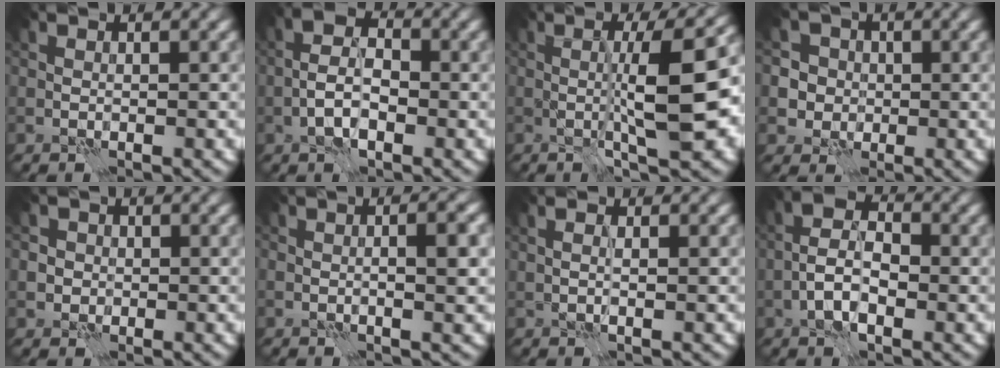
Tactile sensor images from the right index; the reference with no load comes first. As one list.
[{"total": 4.3, "force": [-1.5, 2.2, 3.4], "torque": [-0.065, 0.008, -0.034]}, {"total": 8.4, "force": [-0.3, 1.8, 8.2], "torque": [-0.111, 0.010, -0.007]}, {"total": 6.0, "force": [1.3, 5.5, 1.8], "torque": [-0.029, 0.023, 0.001]}, {"total": 1.8, "force": [-0.1, 1.7, 0.3], "torque": [-0.004, 0.003, -0.005]}, {"total": 3.5, "force": [-0.1, 0.9, 3.3], "torque": [-0.048, 0.007, -0.004]}, {"total": 1.1, "force": [0.2, 0.3, 1.0], "torque": [-0.007, -0.002, -0.005]}, {"total": 4.8, "force": [-1.6, 2.5, 3.8], "torque": [-0.072, 0.011, -0.037]}]